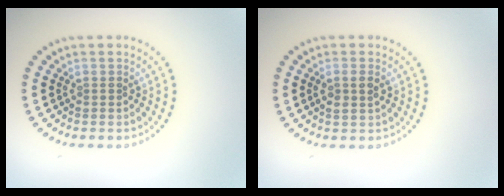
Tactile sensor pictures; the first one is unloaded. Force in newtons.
{"total": 1.6, "press": 1.6, "slide": 0.4}